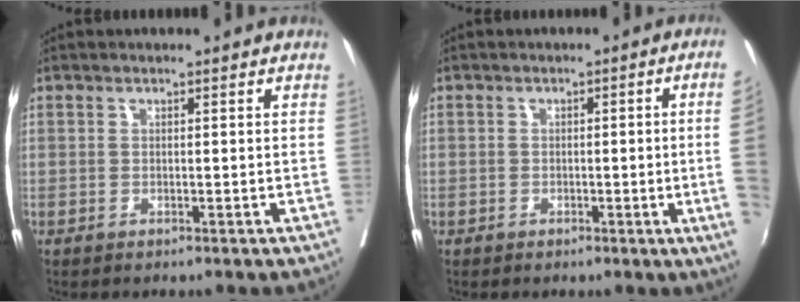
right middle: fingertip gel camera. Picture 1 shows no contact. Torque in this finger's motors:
{"motor_torque": [1.18, -0.96, -0.12, -0.21]}